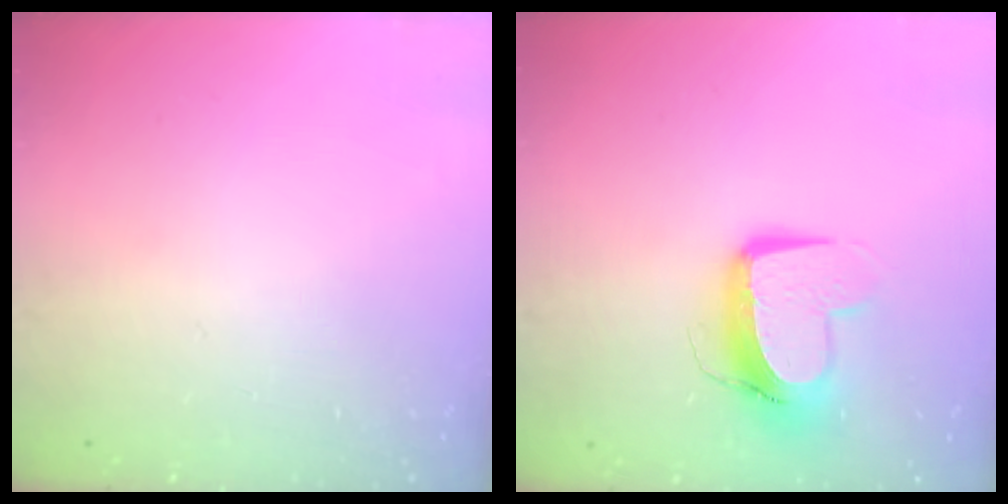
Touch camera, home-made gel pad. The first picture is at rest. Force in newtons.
{"total": 11.5, "press": 11.5, "slide": 1.4}